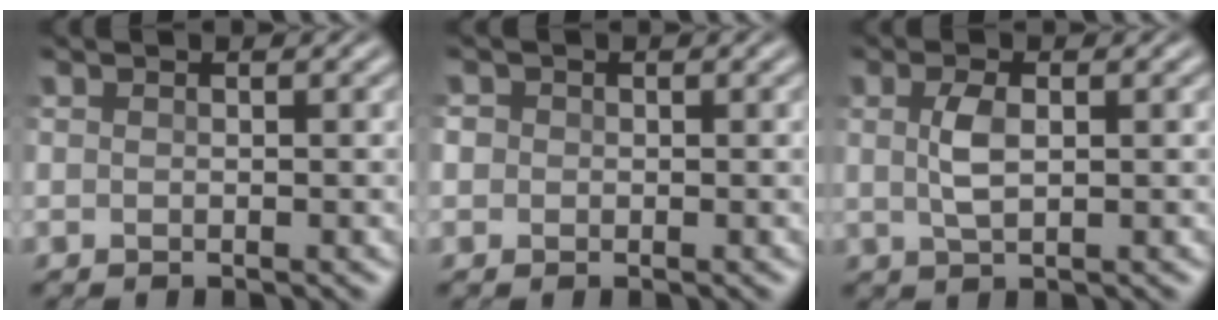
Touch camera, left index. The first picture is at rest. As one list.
[{"total": 2.3, "force": [0.2, 2.1, 0.7], "torque": [-0.004, 0.017, -0.012]}, {"total": 2.4, "force": [0.3, 1.0, 2.2], "torque": [-0.049, 0.002, 0.006]}]